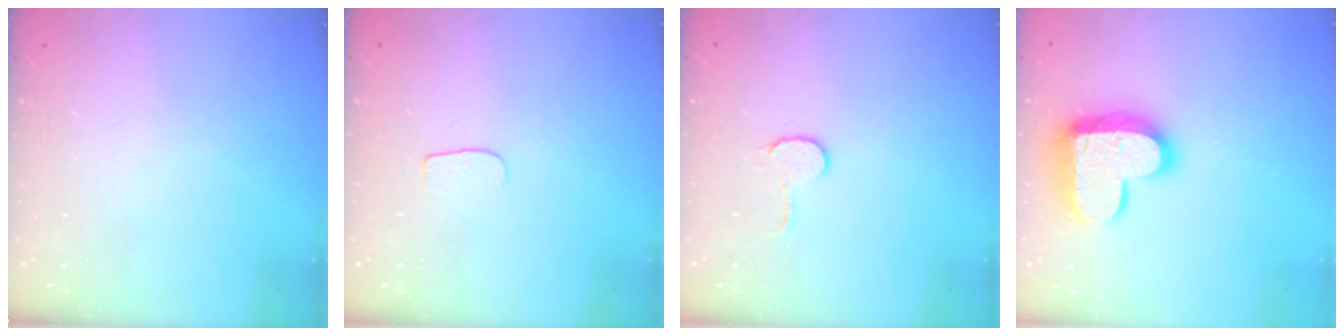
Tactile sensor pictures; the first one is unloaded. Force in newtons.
{"total": 4.2, "press": 4.2, "slide": 0.4}
{"total": 5.9, "press": 5.9, "slide": 0.5}
{"total": 17.7, "press": 17.7, "slide": 1.2}